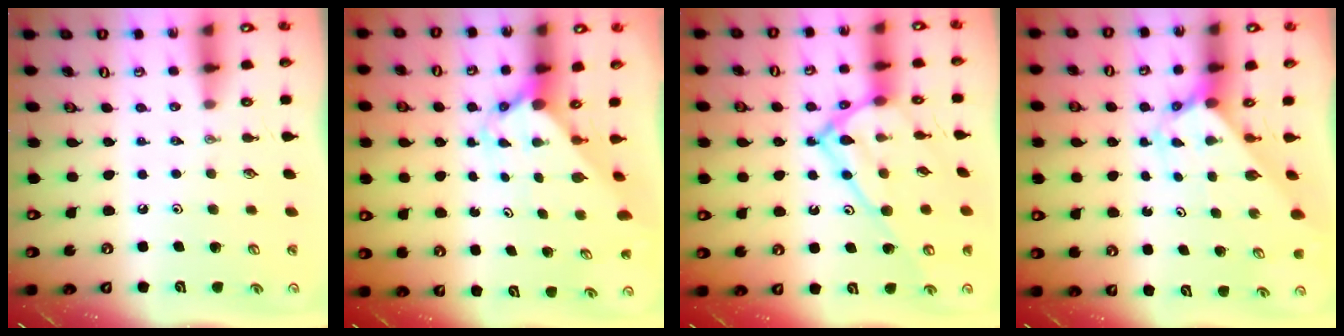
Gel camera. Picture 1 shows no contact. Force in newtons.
{"total": 2.8, "press": 2.8, "slide": 0.3}
{"total": 18.5, "press": 18.5, "slide": 1.0}
{"total": 2.6, "press": 2.6, "slide": 0.2}